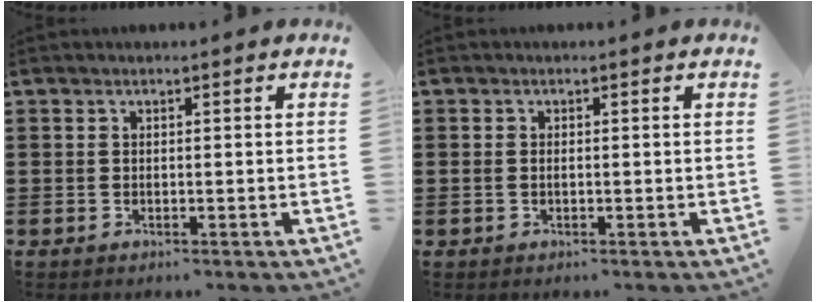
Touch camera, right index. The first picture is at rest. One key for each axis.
{"total": 0.8, "fx": -0.1, "fy": 0.4, "fz": 0.7, "tx": -0.015, "ty": 0.000, "tz": -0.002}